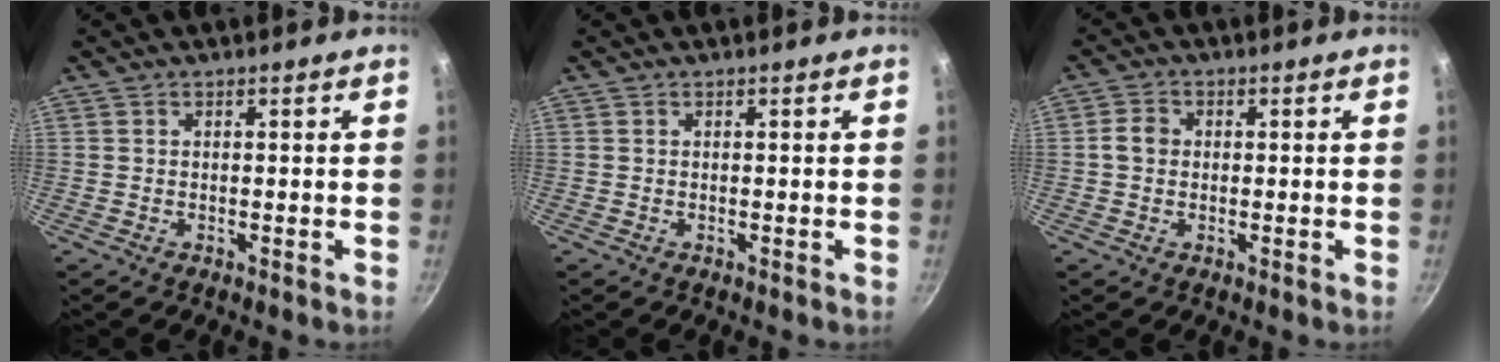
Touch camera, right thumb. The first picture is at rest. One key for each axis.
{"total": 0.0}
{"total": 3.2, "fx": 0.0, "fy": 2.7, "fz": 1.7, "tx": -0.024, "ty": 0.009, "tz": -0.006}